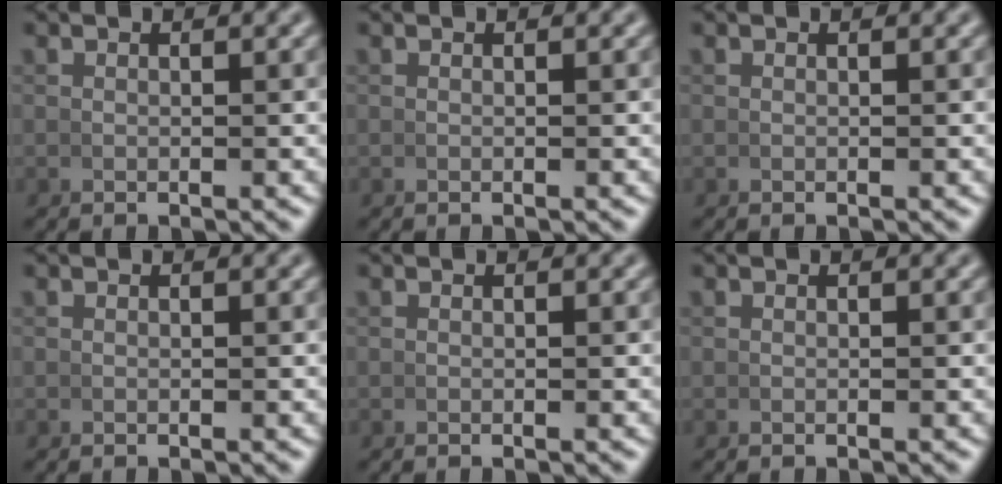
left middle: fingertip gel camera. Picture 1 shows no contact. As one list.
[{"total": 0.0}, {"total": 0.0}, {"total": 0.0}, {"total": 0.0}, {"total": 0.0}]